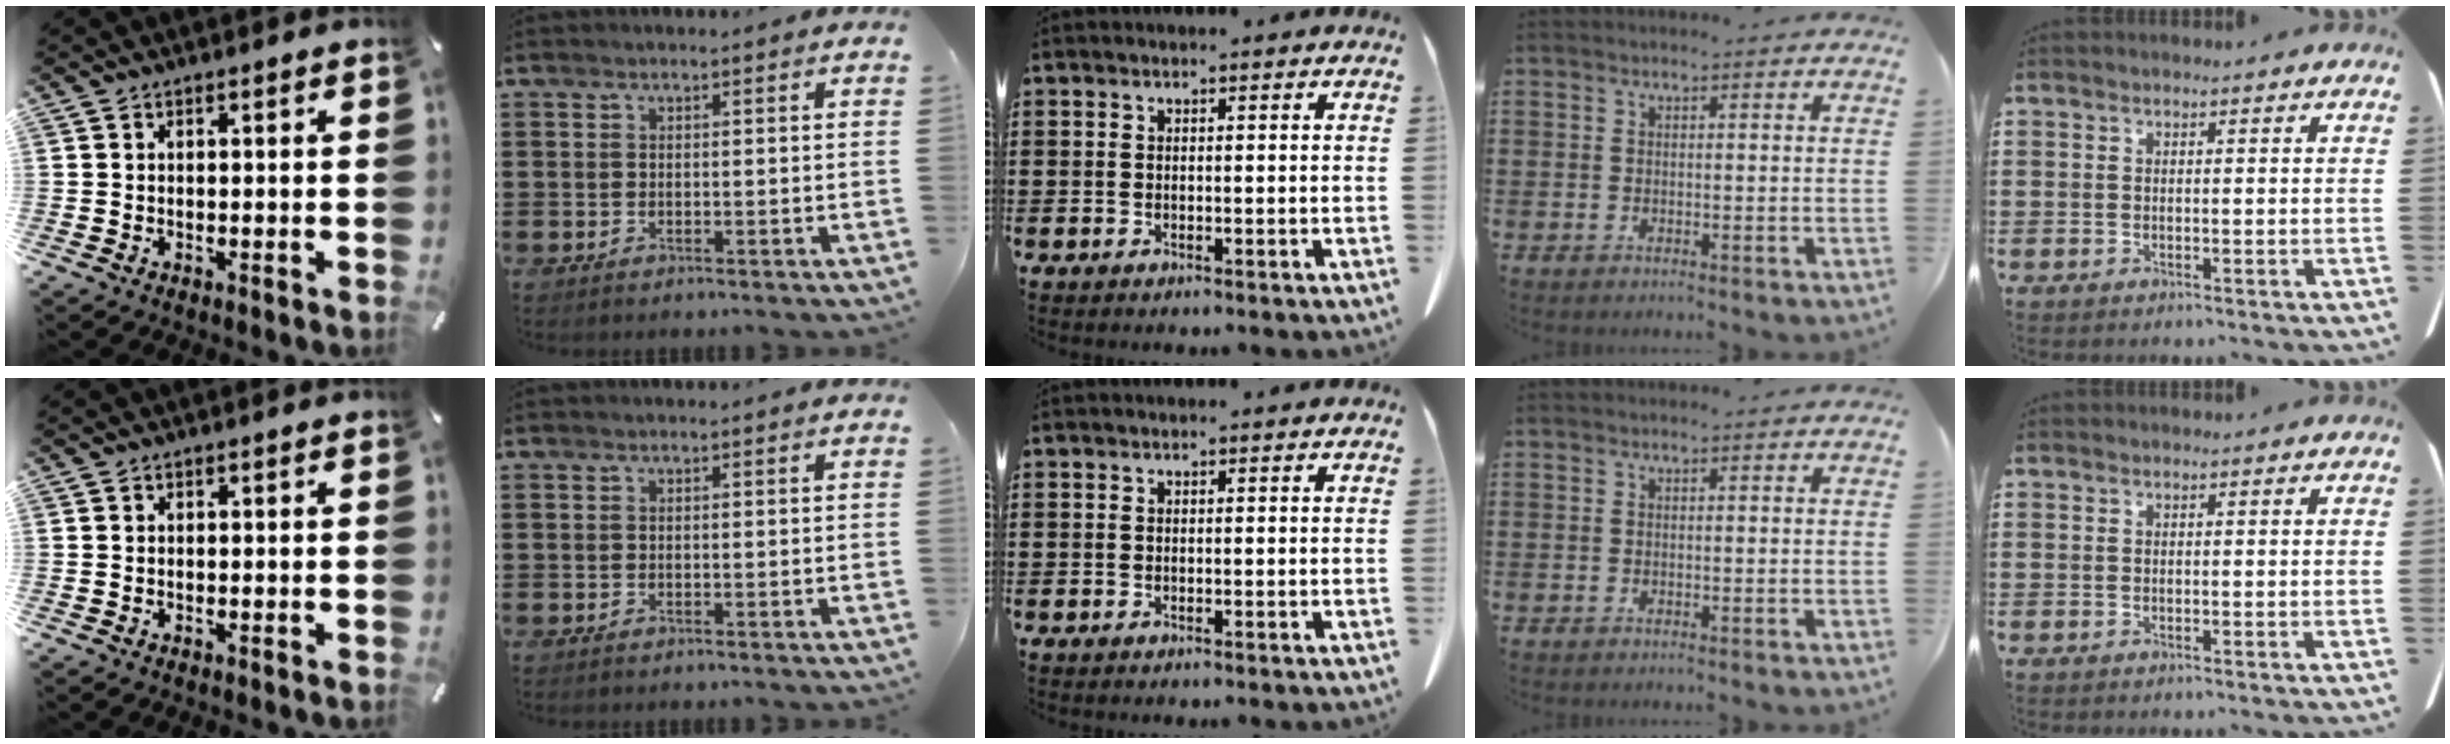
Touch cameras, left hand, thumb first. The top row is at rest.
{}